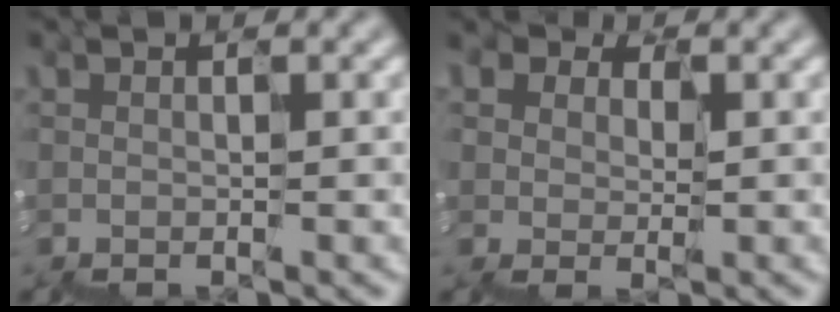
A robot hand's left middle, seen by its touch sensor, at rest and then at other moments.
{"total": 3.9, "force": [1.7, 3.0, 1.9], "torque": [-0.051, 0.004, 0.037]}